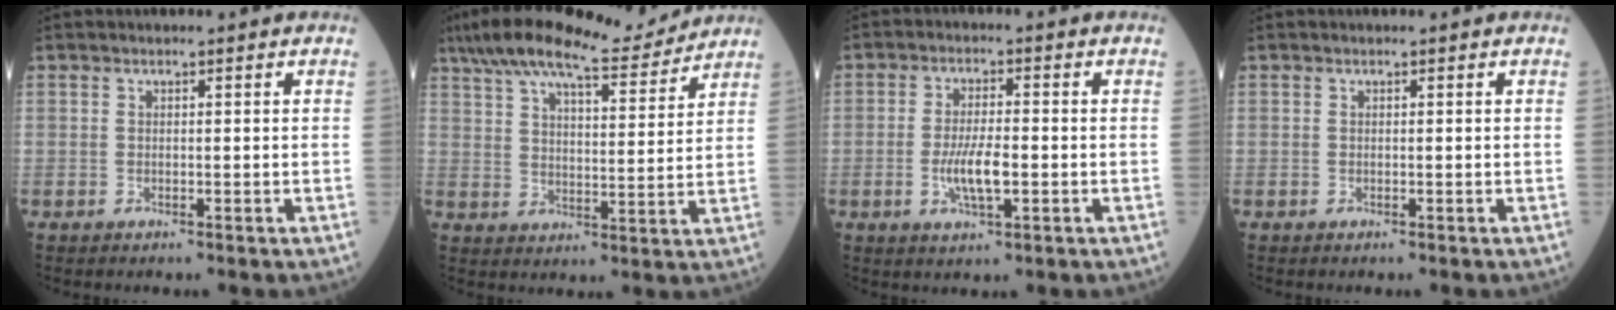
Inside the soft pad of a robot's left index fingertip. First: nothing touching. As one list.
[{"total": 15.2, "force": [13.6, 2.0, 6.5], "torque": [-0.122, 0.018, 0.212]}, {"total": 5.7, "force": [-1.6, 1.4, 5.3], "torque": [-0.107, -0.009, -0.029]}, {"total": 0.0}]